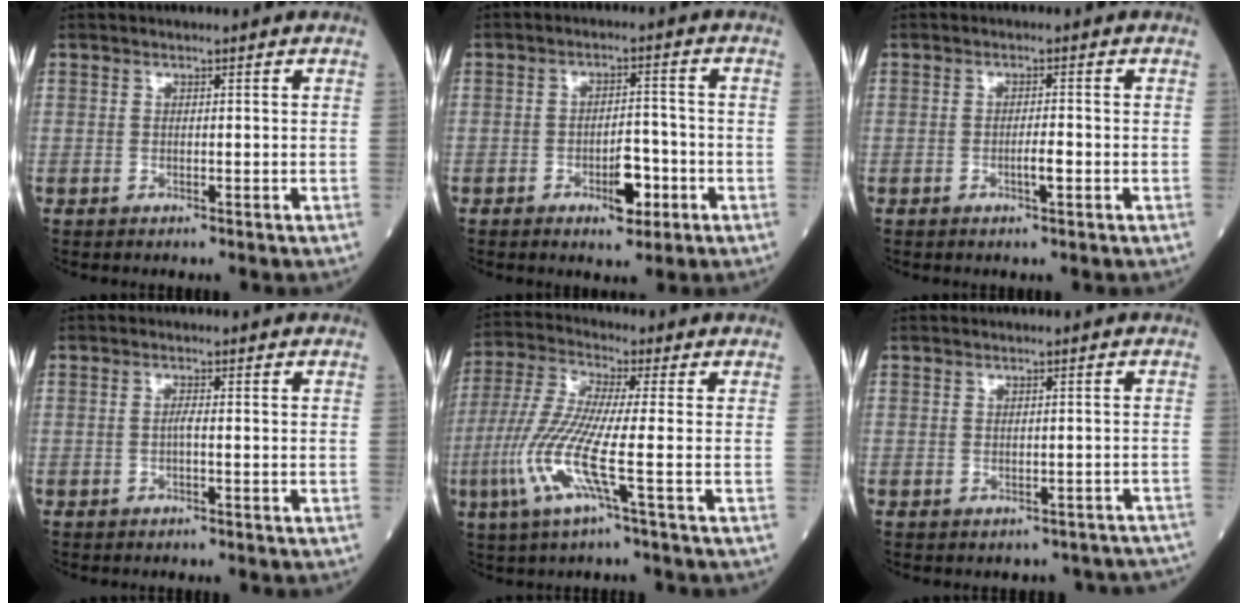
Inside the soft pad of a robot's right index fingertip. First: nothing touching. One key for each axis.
{"total": 5.6, "fx": -2.3, "fy": 2.2, "fz": 4.6, "tx": -0.070, "ty": 0.001, "tz": -0.031}
{"total": 1.9, "fx": -0.7, "fy": 0.2, "fz": 1.8, "tx": -0.032, "ty": -0.001, "tz": -0.013}
{"total": 0.9, "fx": -0.3, "fy": 0.0, "fz": 0.9, "tx": -0.017, "ty": 0.001, "tz": -0.007}
{"total": 10.3, "fx": -3.2, "fy": -0.1, "fz": 9.8, "tx": -0.219, "ty": -0.013, "tz": -0.074}
{"total": 6.8, "fx": -5.8, "fy": 3.4, "fz": 0.8, "tx": 0.003, "ty": 0.025, "tz": -0.054}